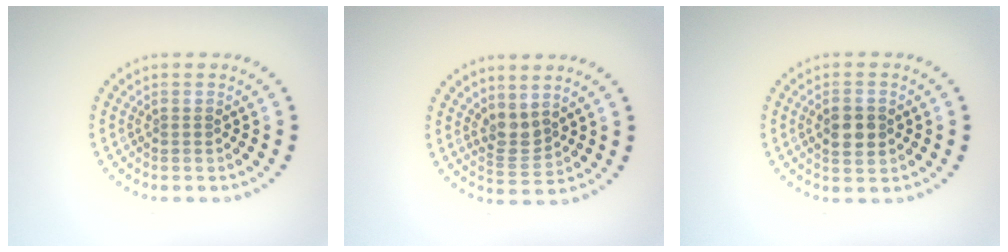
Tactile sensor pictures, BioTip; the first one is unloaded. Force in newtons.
{"total": 2.3, "press": 1.8, "slide": 1.3}
{"total": 2.9, "press": 2.9, "slide": 0.0}